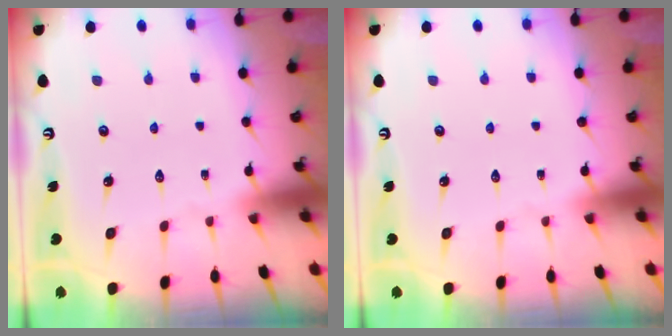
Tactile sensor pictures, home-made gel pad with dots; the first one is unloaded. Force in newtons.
{"total": 0.0}